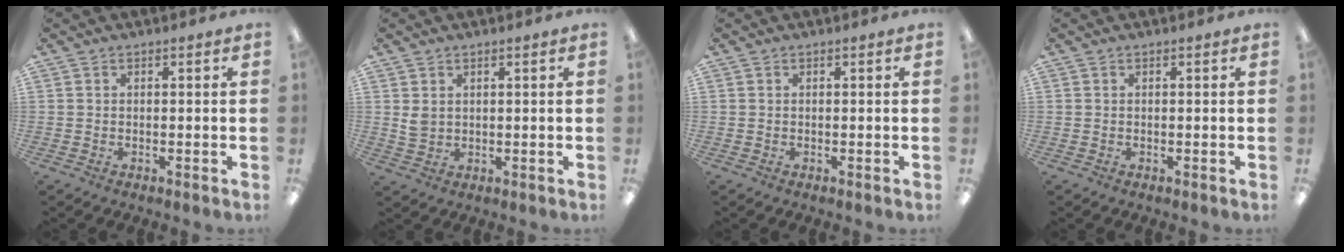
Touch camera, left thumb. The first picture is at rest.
{"total": 2.8, "force": [1.4, 2.0, 1.4], "torque": [-0.031, 0.003, 0.026]}
{"total": 0.0}
{"total": 0.0}